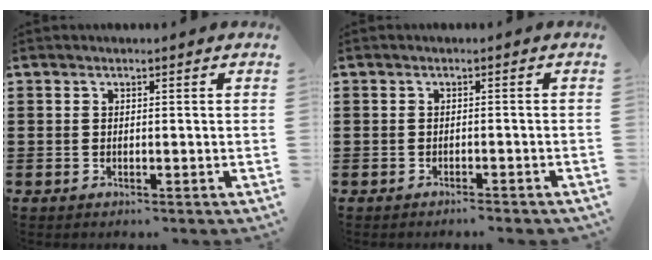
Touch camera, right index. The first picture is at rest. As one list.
[{"total": 1.0, "force": [-1.0, 0.0, 0.4], "torque": [-0.010, -0.001, -0.019]}]